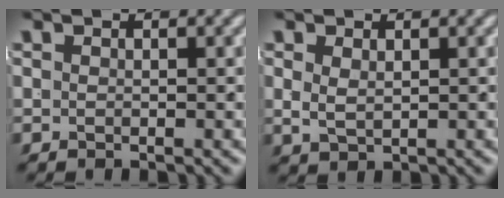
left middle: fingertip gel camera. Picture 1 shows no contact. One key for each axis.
{"total": 1.7, "fx": 0.7, "fy": 1.0, "fz": 1.2, "tx": -0.025, "ty": -0.002, "tz": 0.024}